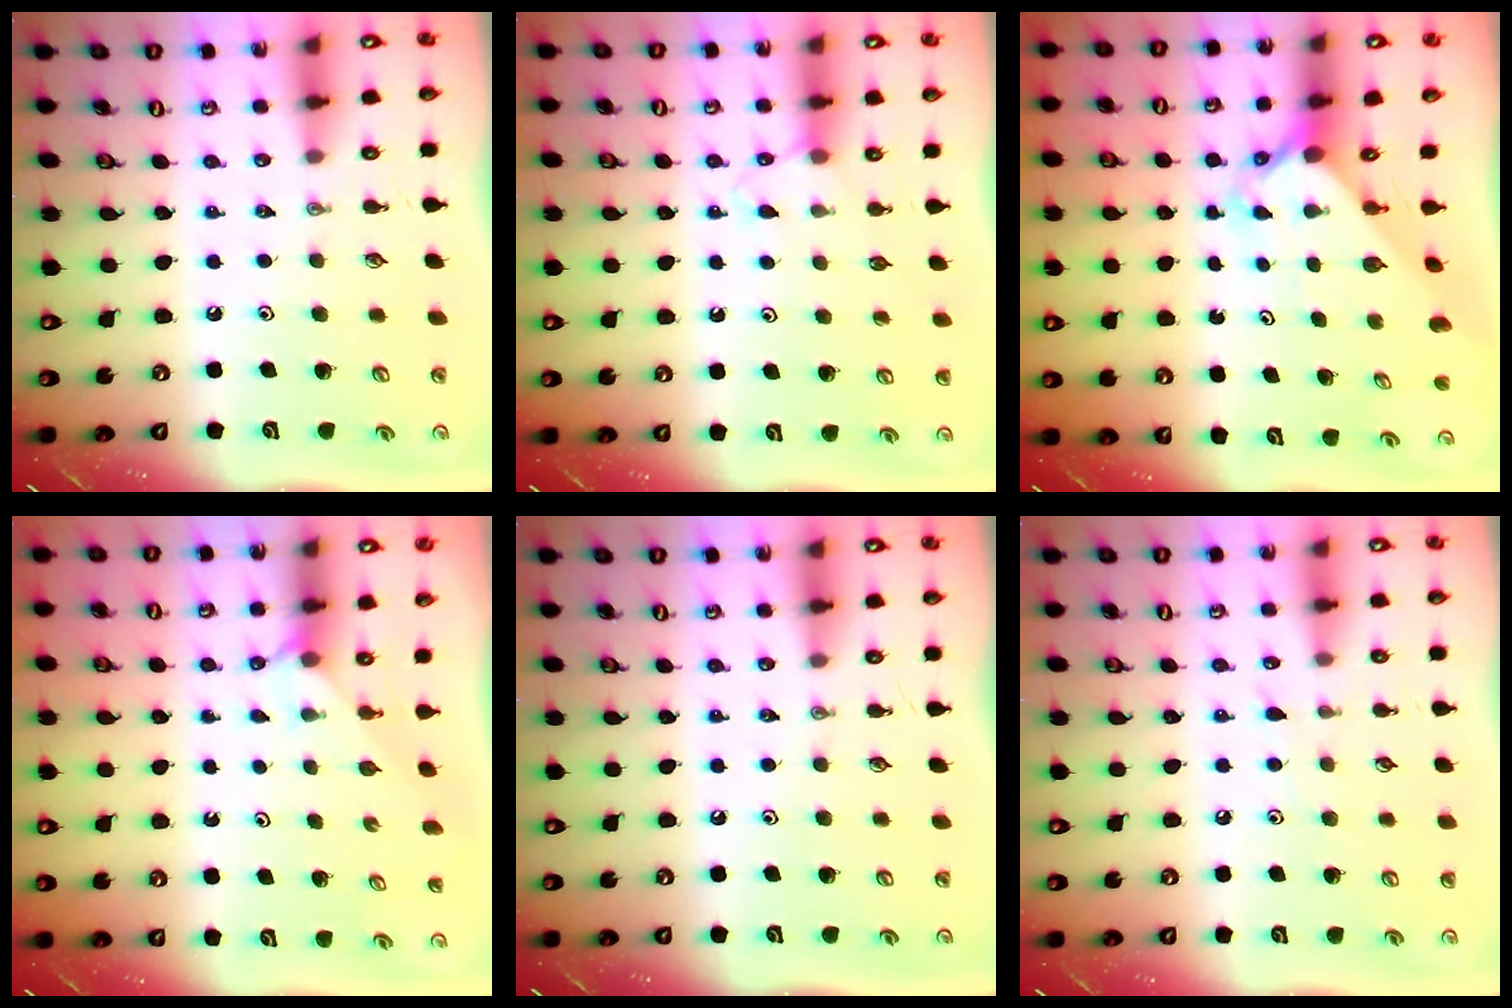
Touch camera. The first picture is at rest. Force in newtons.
{"total": 5.8, "press": 5.7, "slide": 0.7}
{"total": 2.7, "press": 2.6, "slide": 0.3}
{"total": 2.1, "press": 2.1, "slide": 0.1}
{"total": 0.0}
{"total": 4.5, "press": 4.5, "slide": 0.5}